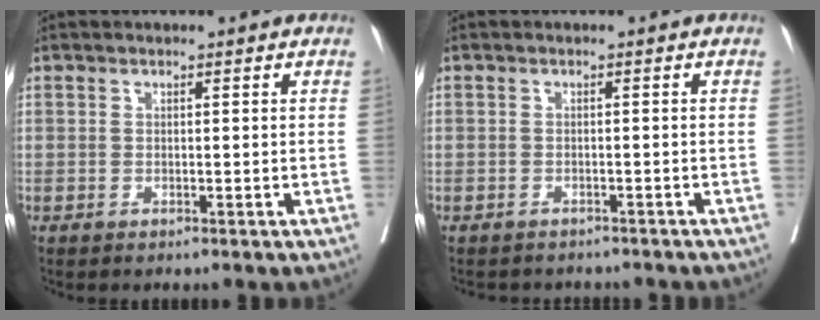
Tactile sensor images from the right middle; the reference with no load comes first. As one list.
[{"total": 4.7, "force": [-4.5, 1.0, 0.8], "torque": [-0.005, 0.001, -0.051]}]